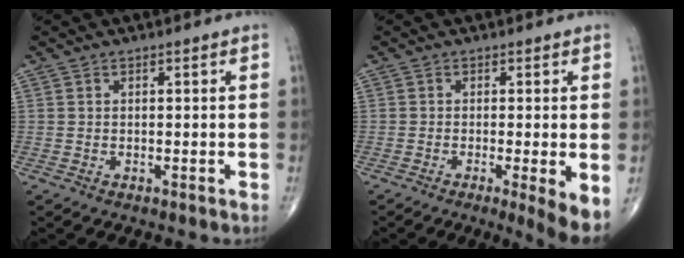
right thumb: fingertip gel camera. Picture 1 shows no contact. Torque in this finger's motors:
{"motor_torque": [0.25, 0.40, -0.02, -0.47, 0.03]}